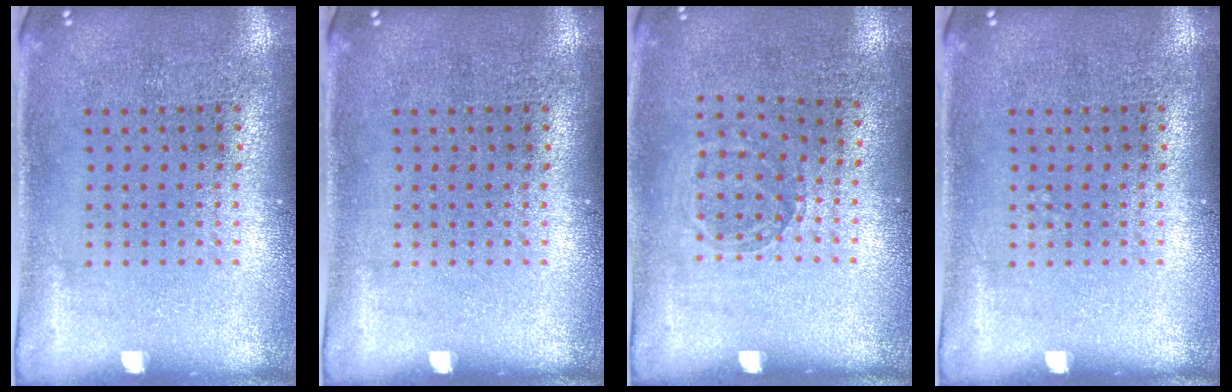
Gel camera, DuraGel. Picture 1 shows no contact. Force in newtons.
{"total": 0.0}
{"total": 0.8, "press": 0.8, "slide": 0.1}
{"total": 0.0}